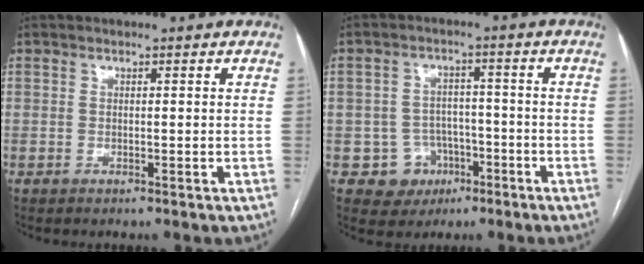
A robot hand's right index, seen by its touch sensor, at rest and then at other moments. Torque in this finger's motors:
{"motor_torque": [-0.34, -0.03, -0.59, -0.16]}